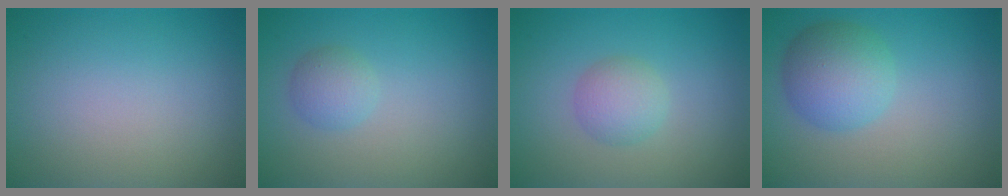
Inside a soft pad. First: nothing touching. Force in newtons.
{"total": 1.9, "press": 1.9, "slide": 0.1}
{"total": 2.4, "press": 2.4, "slide": 0.1}
{"total": 4.7, "press": 4.7, "slide": 0.1}